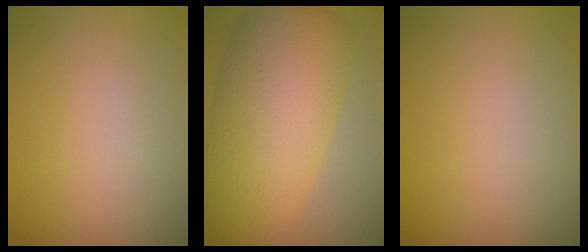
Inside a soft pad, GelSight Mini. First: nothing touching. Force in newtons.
{"total": 10.7, "press": 10.7, "slide": 0.3}
{"total": 0.0}